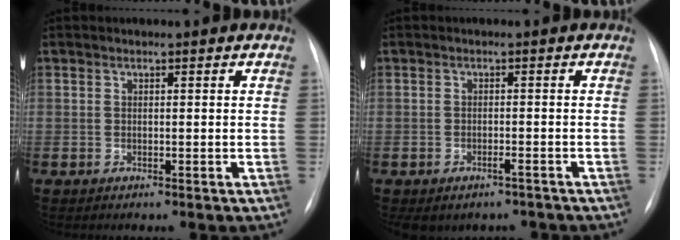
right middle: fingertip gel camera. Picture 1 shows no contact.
{"total": 5.0, "force": [-4.0, 2.4, 1.7], "torque": [-0.026, 0.013, -0.049]}